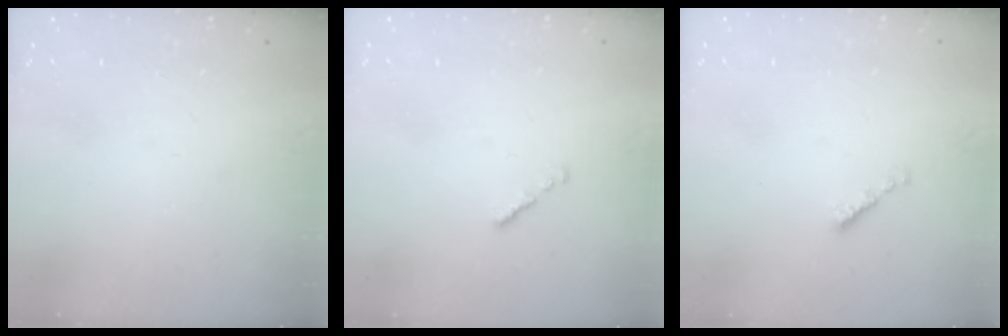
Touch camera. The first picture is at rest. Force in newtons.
{"total": 0.7, "press": 0.6, "slide": 0.4}
{"total": 0.7, "press": 0.5, "slide": 0.4}